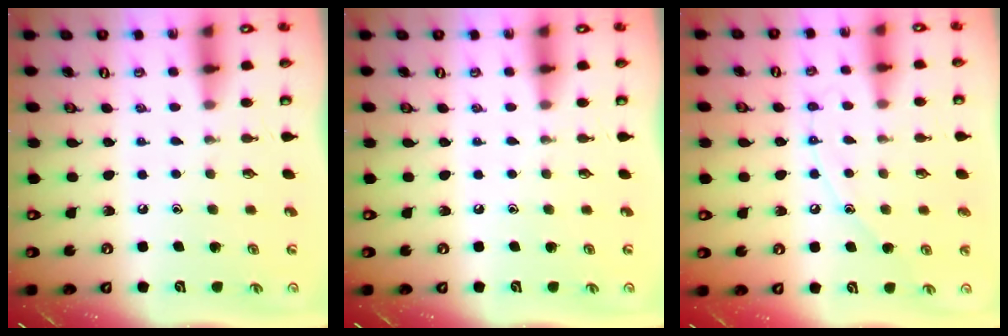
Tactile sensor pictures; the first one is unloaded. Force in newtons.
{"total": 0.0}
{"total": 8.0, "press": 8.0, "slide": 0.6}